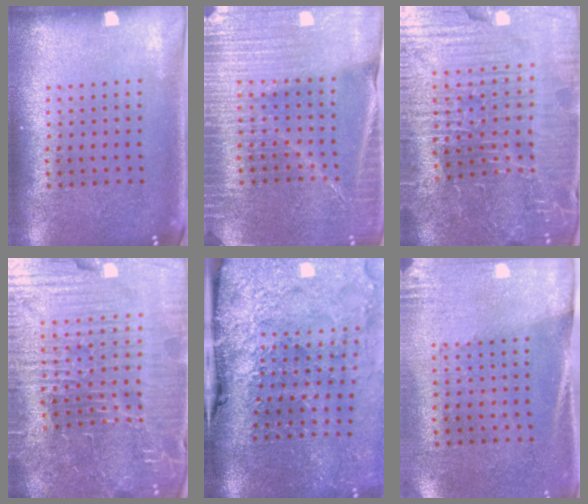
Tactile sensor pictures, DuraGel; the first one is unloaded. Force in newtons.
{"total": 4.3, "press": 4.0, "slide": 1.6}
{"total": 5.9, "press": 5.5, "slide": 1.9}
{"total": 7.6, "press": 6.7, "slide": 3.5}
{"total": 4.9, "press": 3.8, "slide": 3.1}
{"total": 2.7, "press": 2.4, "slide": 1.4}